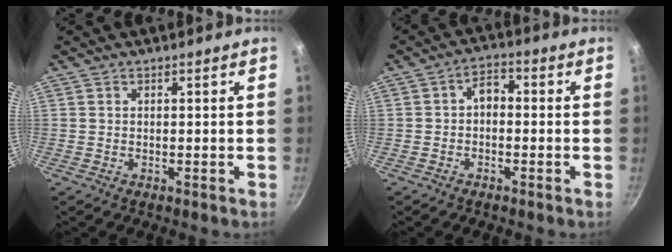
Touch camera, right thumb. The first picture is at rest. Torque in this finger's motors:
{"motor_torque": [-0.14, 0.14, -0.07, -0.07, -0.01]}